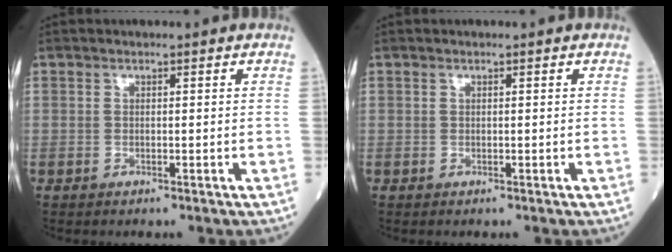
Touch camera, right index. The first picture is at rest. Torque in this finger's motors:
{"motor_torque": [-0.36, -0.22, 0.20, 0.04]}